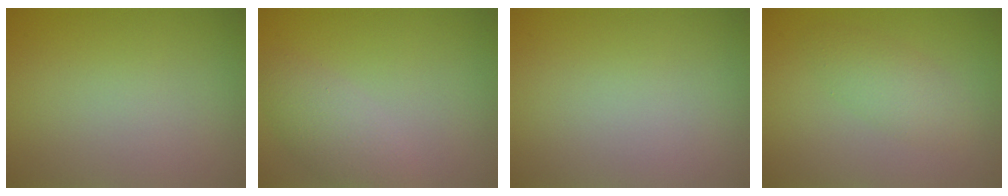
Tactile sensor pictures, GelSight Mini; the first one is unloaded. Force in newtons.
{"total": 2.9, "press": 2.9, "slide": 0.2}
{"total": 0.0}
{"total": 2.7, "press": 2.7, "slide": 0.1}